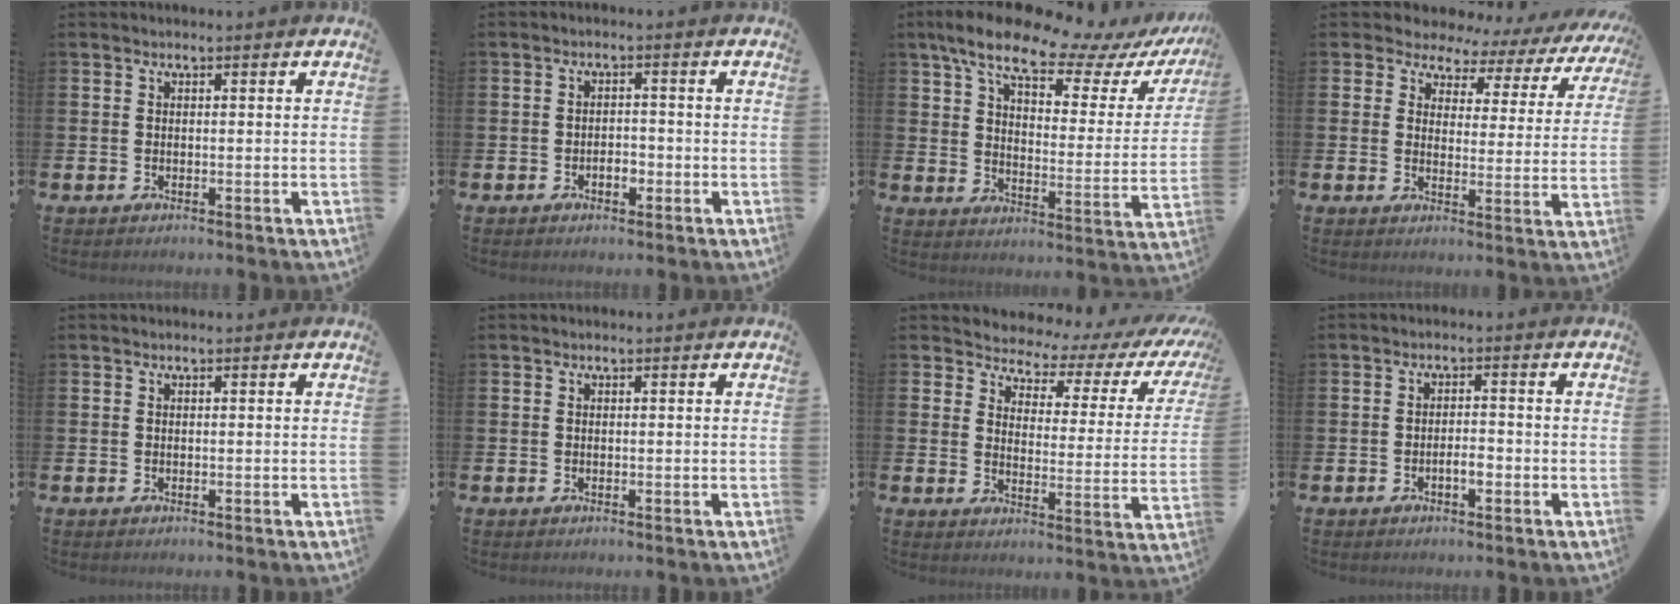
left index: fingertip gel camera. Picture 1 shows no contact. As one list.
[{"total": 2.0, "force": [-0.9, 1.2, 1.3], "torque": [-0.005, -0.005, -0.023]}, {"total": 11.2, "force": [9.1, 3.3, 5.6], "torque": [-0.120, -0.057, 0.149]}, {"total": 3.5, "force": [2.4, 2.5, 0.1], "torque": [-0.020, -0.030, 0.029]}, {"total": 0.0}, {"total": 0.0}, {"total": 3.8, "force": [3.1, 2.0, 0.9], "torque": [-0.033, -0.032, 0.043]}, {"total": 2.1, "force": [-0.9, 0.8, 1.7], "torque": [-0.028, 0.003, -0.020]}]